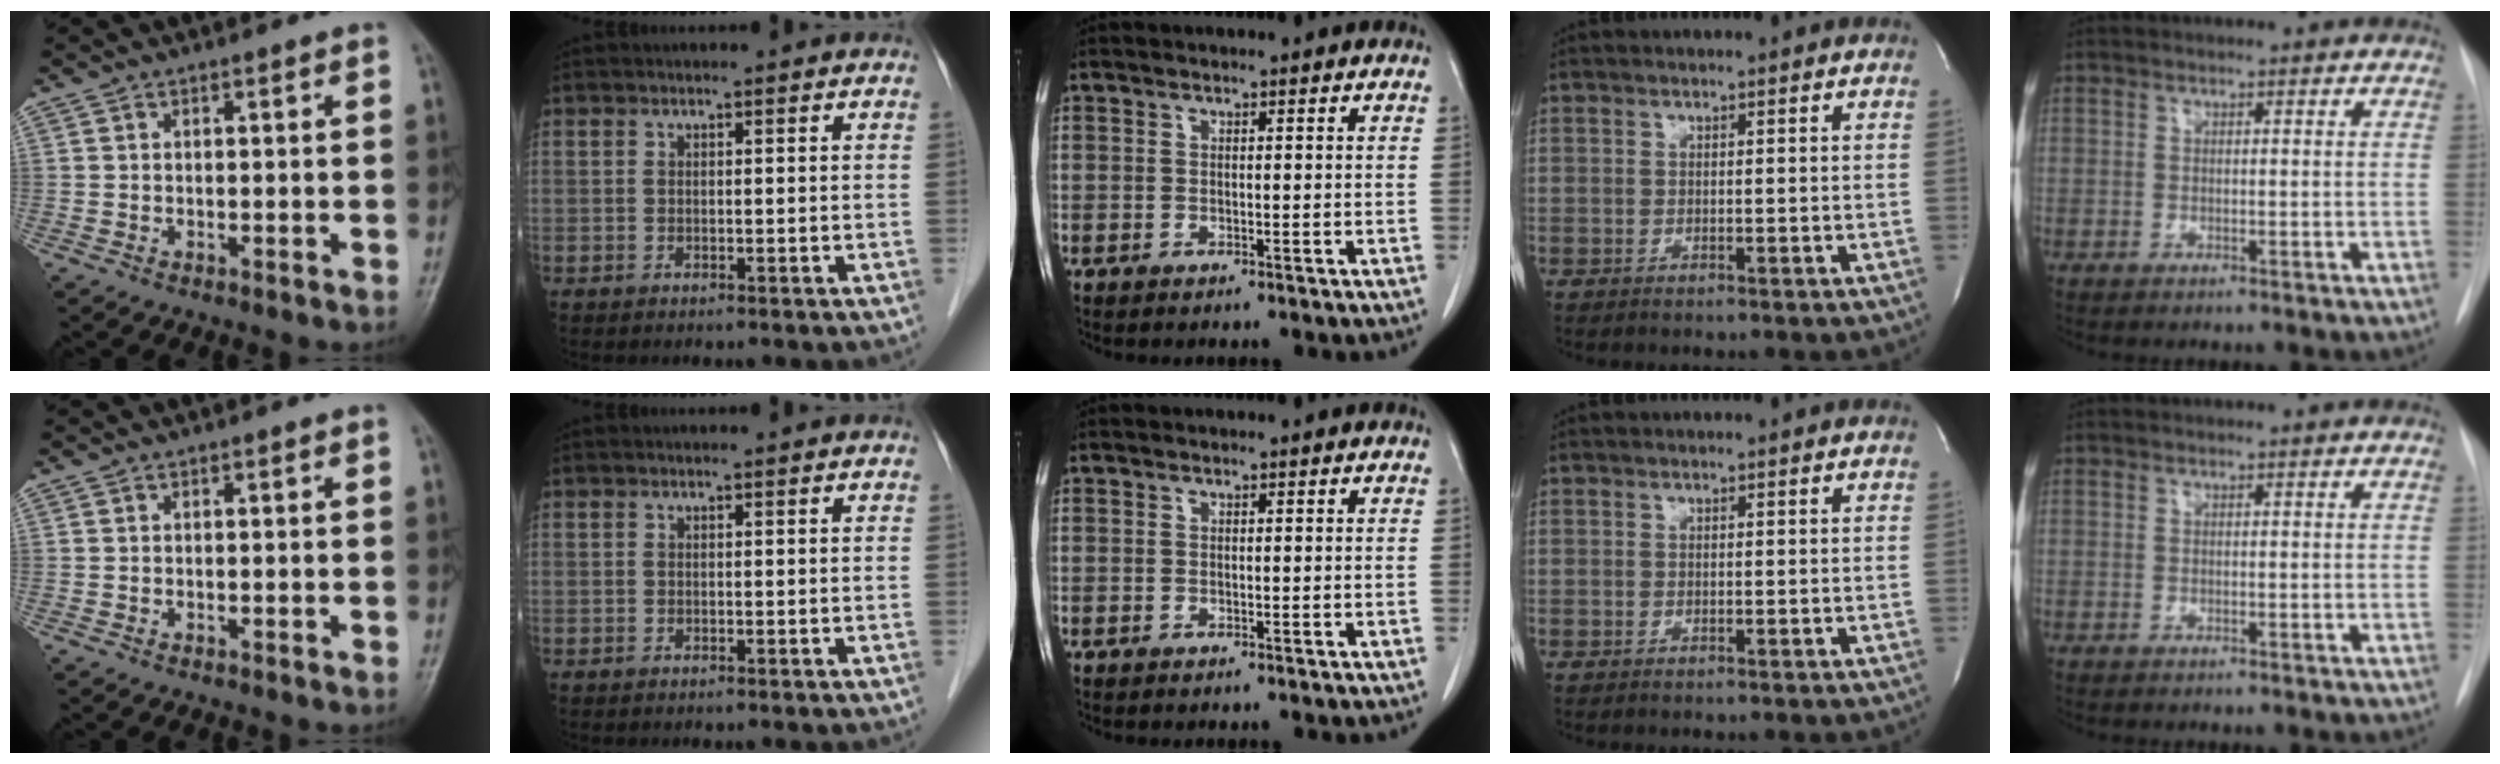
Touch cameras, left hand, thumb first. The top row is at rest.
{}